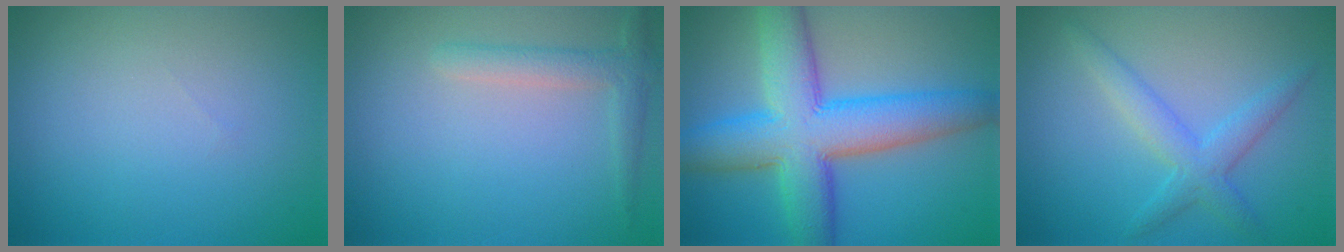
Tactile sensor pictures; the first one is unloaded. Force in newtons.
{"total": 2.3, "press": 2.3, "slide": 0.2}
{"total": 10.0, "press": 10.0, "slide": 0.4}
{"total": 3.0, "press": 3.0, "slide": 0.1}